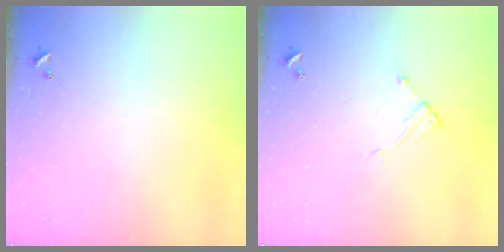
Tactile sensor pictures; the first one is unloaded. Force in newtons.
{"total": 5.0, "press": 5.0, "slide": 0.2}